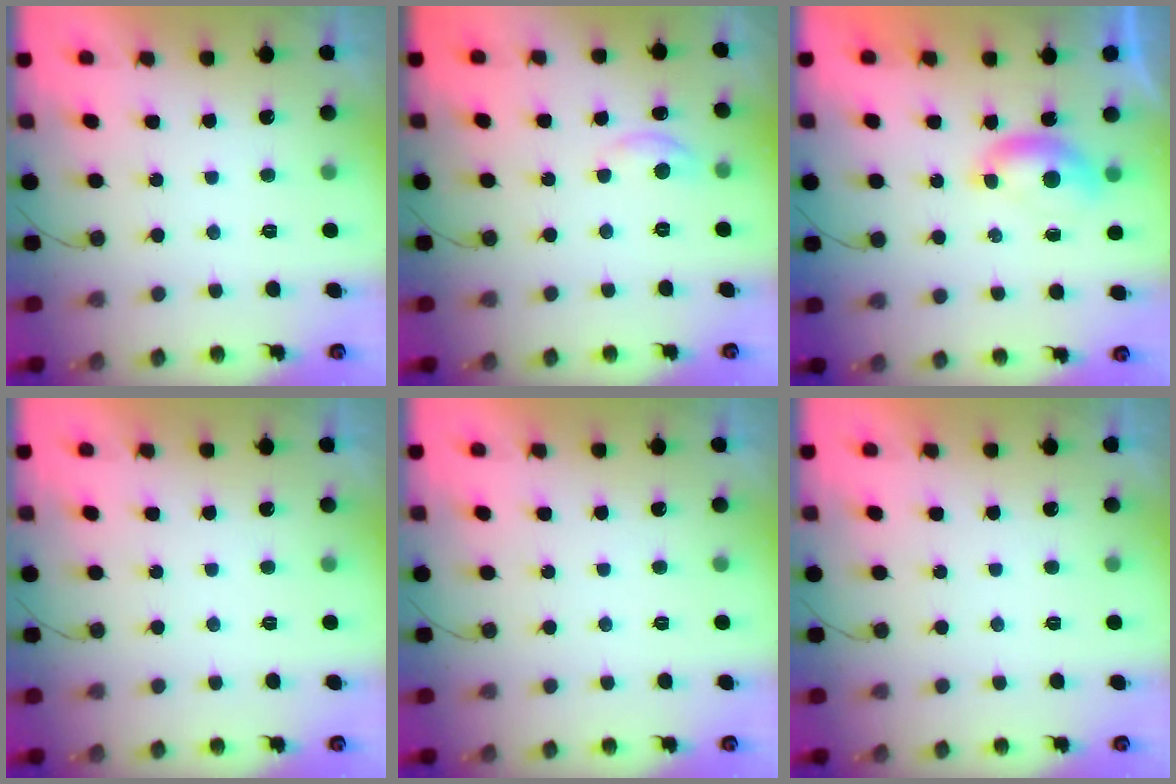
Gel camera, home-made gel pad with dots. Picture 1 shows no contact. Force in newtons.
{"total": 4.8, "press": 4.7, "slide": 0.6}
{"total": 5.9, "press": 5.8, "slide": 0.8}
{"total": 0.0}
{"total": 0.0}
{"total": 0.0}